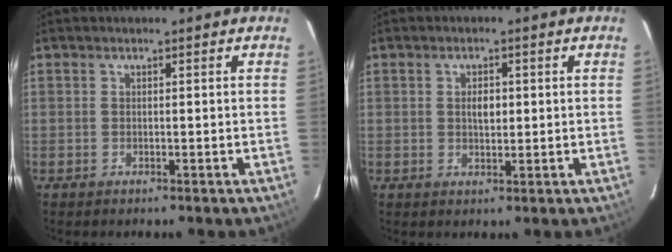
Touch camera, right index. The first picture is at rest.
{"total": 2.7, "force": [0.4, 1.6, 2.2], "torque": [-0.036, 0.004, 0.007]}